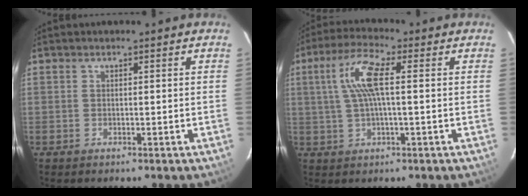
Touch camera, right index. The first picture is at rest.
{"total": 8.3, "force": [1.3, 1.7, 8.0], "torque": [-0.157, 0.013, 0.028]}